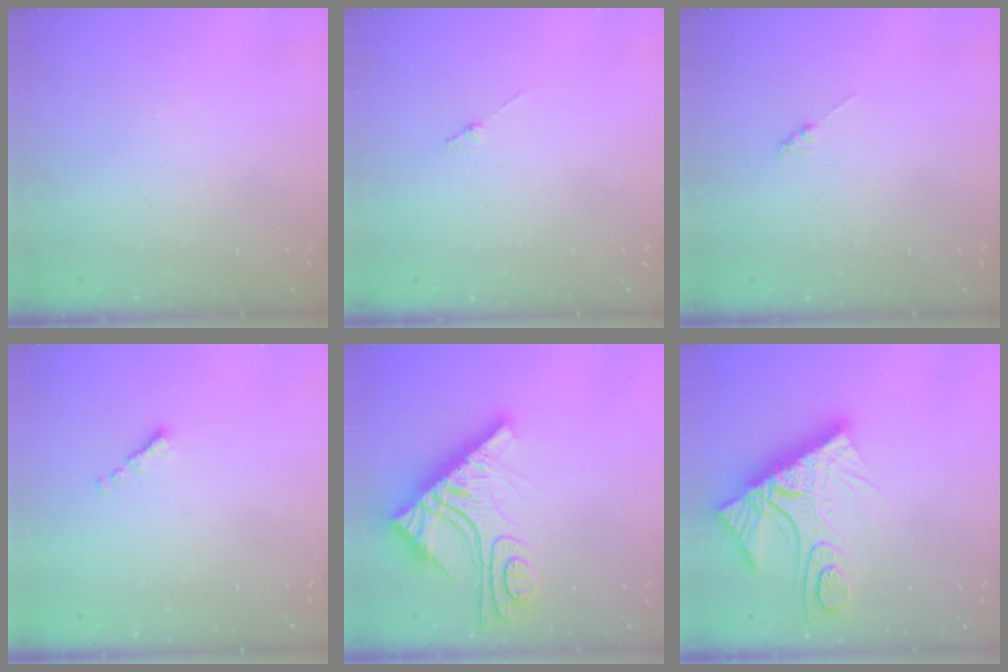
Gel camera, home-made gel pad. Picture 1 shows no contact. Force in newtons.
{"total": 1.3, "press": 1.3, "slide": 0.3}
{"total": 0.0}
{"total": 0.0}
{"total": 15.2, "press": 15.1, "slide": 1.4}
{"total": 16.4, "press": 16.3, "slide": 1.4}